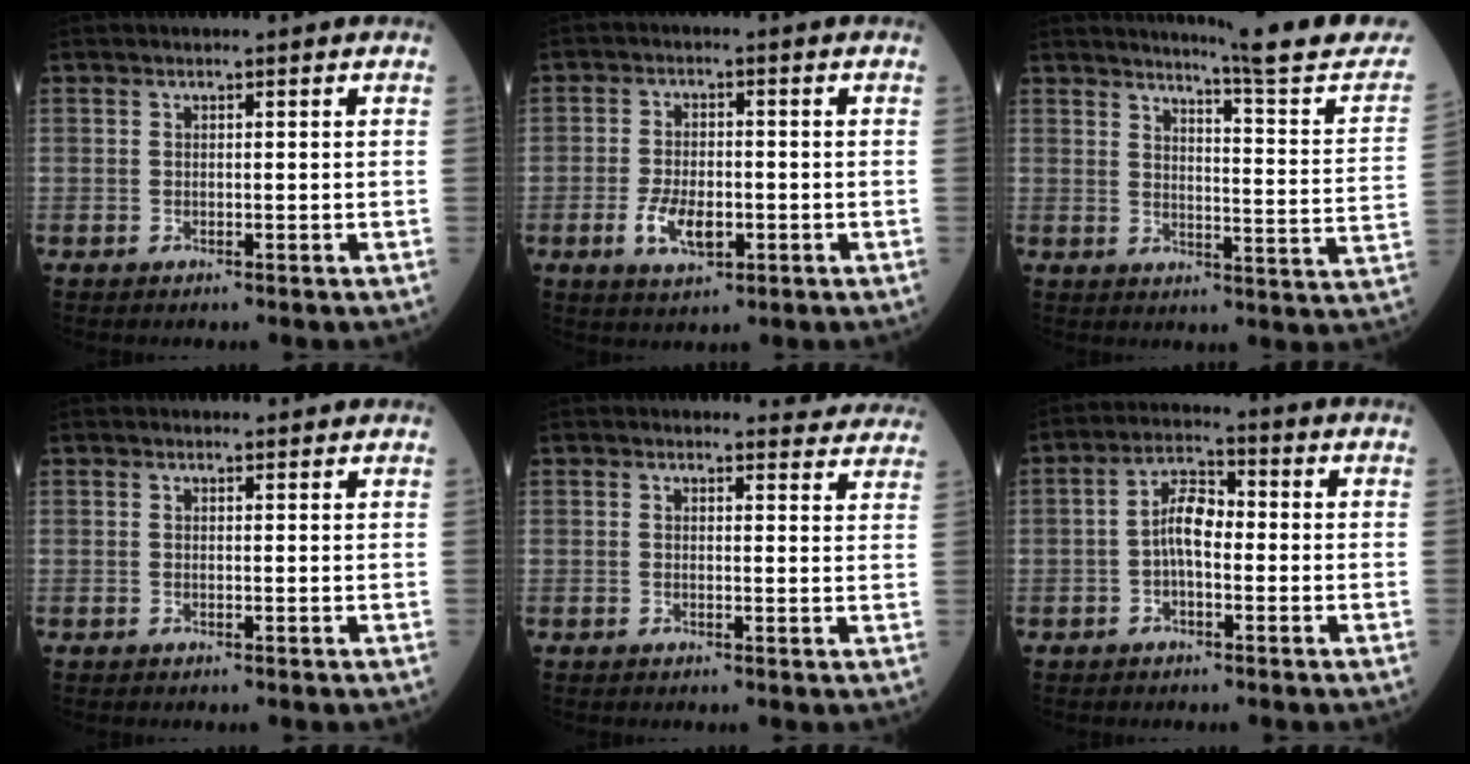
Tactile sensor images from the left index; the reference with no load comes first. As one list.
[{"total": 5.9, "force": [-2.1, 2.7, 4.8], "torque": [-0.096, -0.004, -0.032]}, {"total": 14.8, "force": [13.9, -1.2, 4.9], "torque": [-0.060, -0.078, 0.163]}, {"total": 1.6, "force": [1.6, 0.3, 0.2], "torque": [-0.007, 0.007, 0.021]}, {"total": 5.9, "force": [5.8, 1.1, 0.0], "torque": [0.019, -0.015, 0.039]}, {"total": 5.7, "force": [-0.7, 2.4, 5.2], "torque": [-0.102, 0.019, -0.018]}]